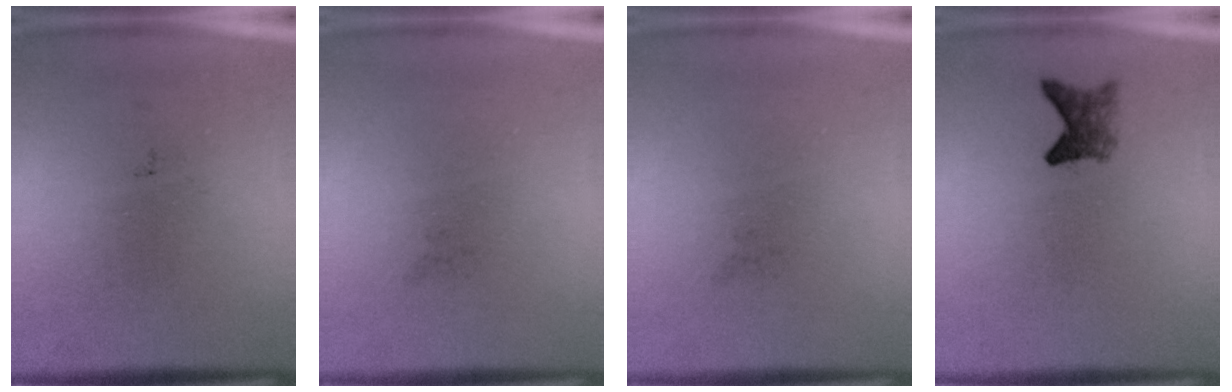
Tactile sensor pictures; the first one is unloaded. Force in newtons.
{"total": 0.0}
{"total": 0.0}
{"total": 2.7}